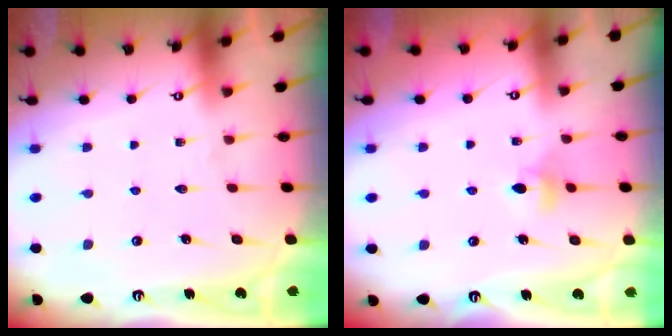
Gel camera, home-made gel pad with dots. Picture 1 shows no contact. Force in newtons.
{"total": 5.2, "press": 5.1, "slide": 1.0}